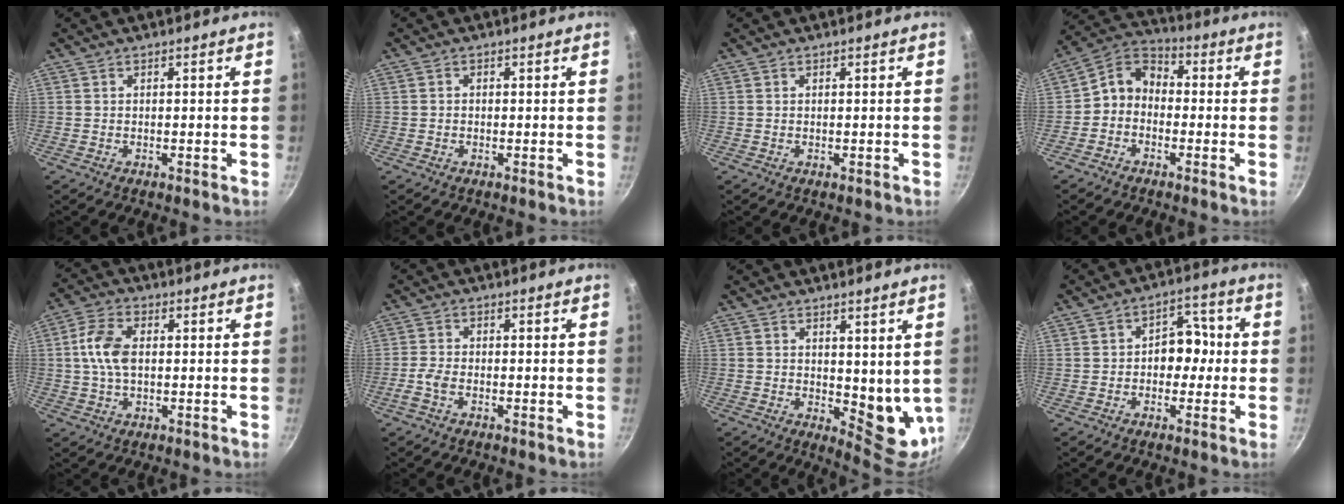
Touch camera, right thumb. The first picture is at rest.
{"total": 0.7, "force": [-0.2, 0.6, 0.3], "torque": [-0.006, 0.004, -0.002]}
{"total": 0.0}
{"total": 7.4, "force": [-1.5, 5.9, 4.1], "torque": [-0.054, 0.037, -0.052]}
{"total": 10.8, "force": [1.2, 6.7, 8.3], "torque": [-0.154, 0.016, 0.014]}
{"total": 3.0, "force": [-1.5, 1.3, 2.2], "torque": [-0.057, 0.011, -0.036]}
{"total": 9.6, "force": [2.3, 5.0, 7.8], "torque": [-0.076, -0.029, 0.045]}
{"total": 7.6, "force": [-0.5, 5.8, 4.9], "torque": [-0.004, 0.025, -0.014]}